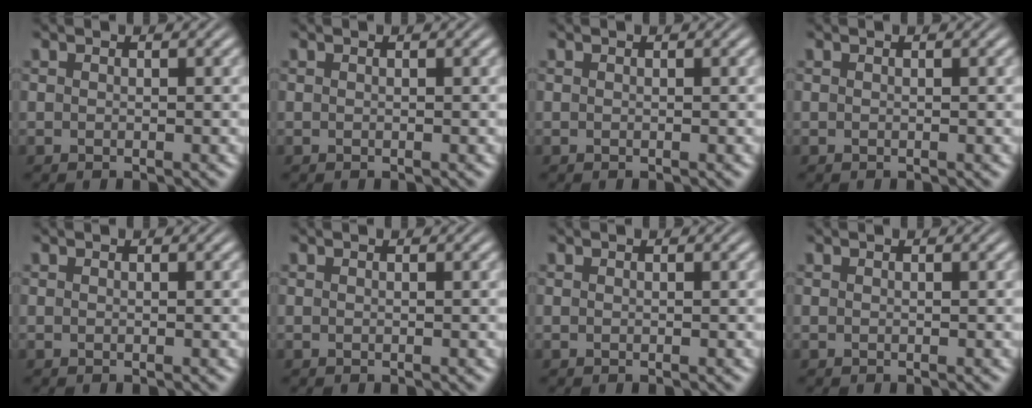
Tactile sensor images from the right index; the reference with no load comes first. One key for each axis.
{"total": 0.0}
{"total": 0.0}
{"total": 0.0}
{"total": 0.0}
{"total": 0.0}
{"total": 0.0}
{"total": 0.0}